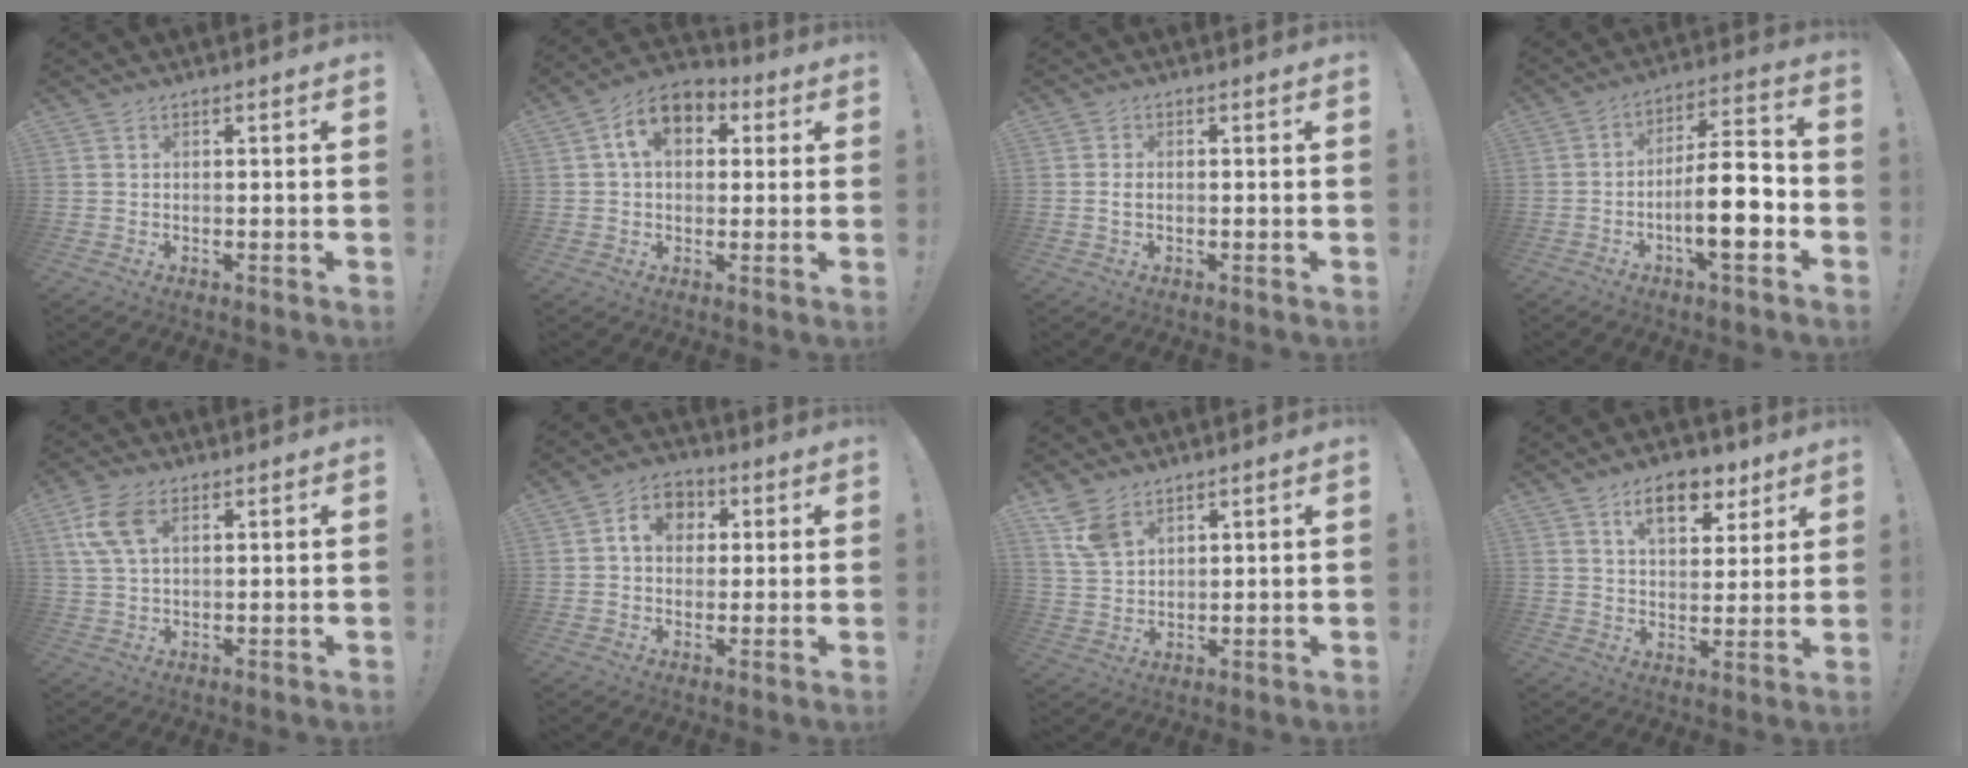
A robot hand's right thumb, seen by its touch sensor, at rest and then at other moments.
{"total": 10.6, "force": [3.7, 7.1, 7.0], "torque": [-0.118, 0.010, 0.071]}
{"total": 1.5, "force": [0.0, 1.1, 1.0], "torque": [-0.019, 0.006, -0.001]}
{"total": 15.6, "force": [-5.0, 4.5, 14.1], "torque": [-0.226, 0.020, -0.084]}
{"total": 9.5, "force": [3.8, 5.1, 7.0], "torque": [-0.141, -0.001, 0.073]}
{"total": 8.2, "force": [1.9, 6.6, 4.4], "torque": [-0.062, 0.006, 0.035]}
{"total": 7.5, "force": [5.0, 4.0, 4.0], "torque": [-0.078, -0.015, 0.100]}
{"total": 11.4, "force": [6.6, 6.3, 6.8], "torque": [-0.088, -0.029, 0.117]}